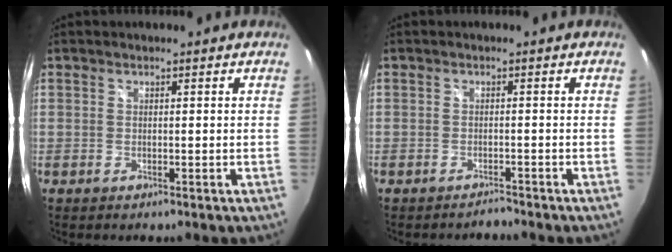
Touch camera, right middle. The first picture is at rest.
{"total": 1.4, "force": [-1.4, 0.2, 0.0], "torque": [-0.003, -0.002, -0.024]}